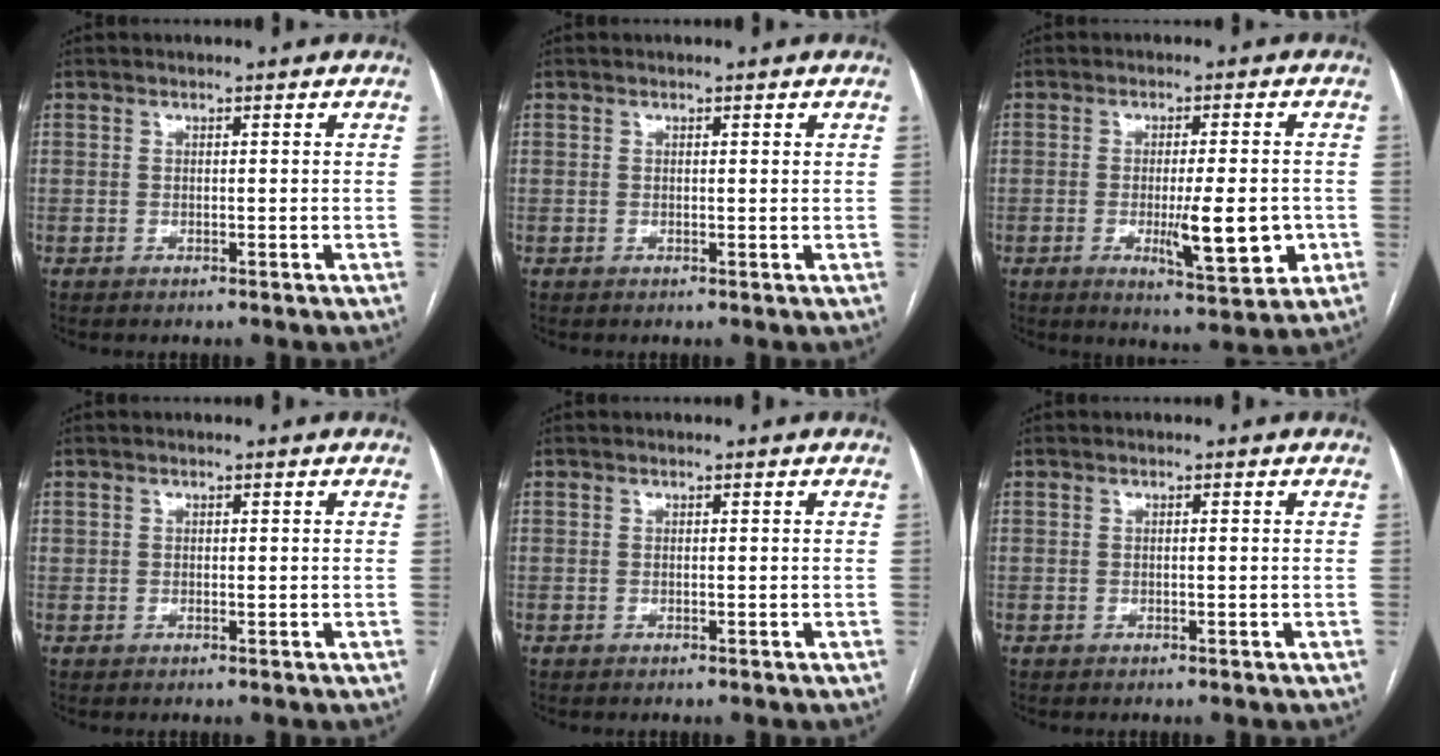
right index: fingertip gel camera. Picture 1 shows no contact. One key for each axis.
{"total": 0.5, "fx": 0.4, "fy": 0.1, "fz": 0.3, "tx": -0.005, "ty": -0.001, "tz": 0.005}
{"total": 9.3, "fx": -2.1, "fy": 1.8, "fz": 8.9, "tx": -0.135, "ty": -0.015, "tz": -0.025}
{"total": 0.5, "fx": 0.1, "fy": 0.3, "fz": 0.3, "tx": -0.007, "ty": 0.002, "tz": 0.003}
{"total": 0.0}
{"total": 0.0}